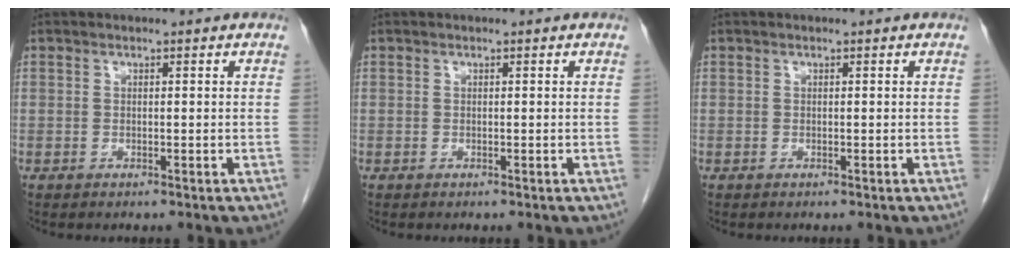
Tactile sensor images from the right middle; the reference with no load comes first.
{"total": 0.0}
{"total": 0.0}